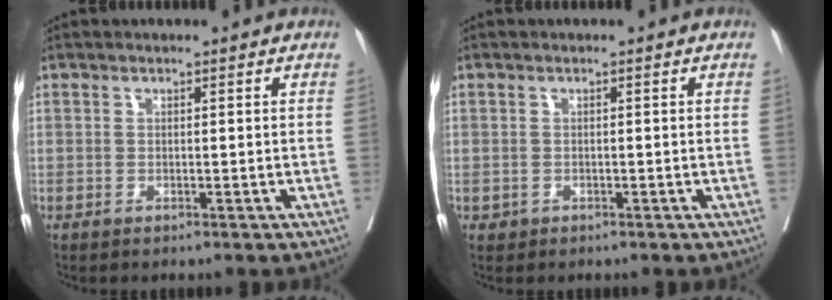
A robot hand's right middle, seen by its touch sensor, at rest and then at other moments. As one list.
[{"total": 0.6, "force": [-0.3, 0.5, 0.1], "torque": [-0.008, 0.001, -0.002]}]